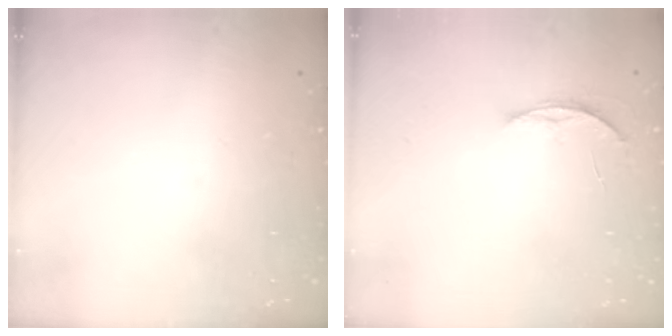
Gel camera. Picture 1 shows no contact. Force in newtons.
{"total": 3.7, "press": 3.7, "slide": 0.5}